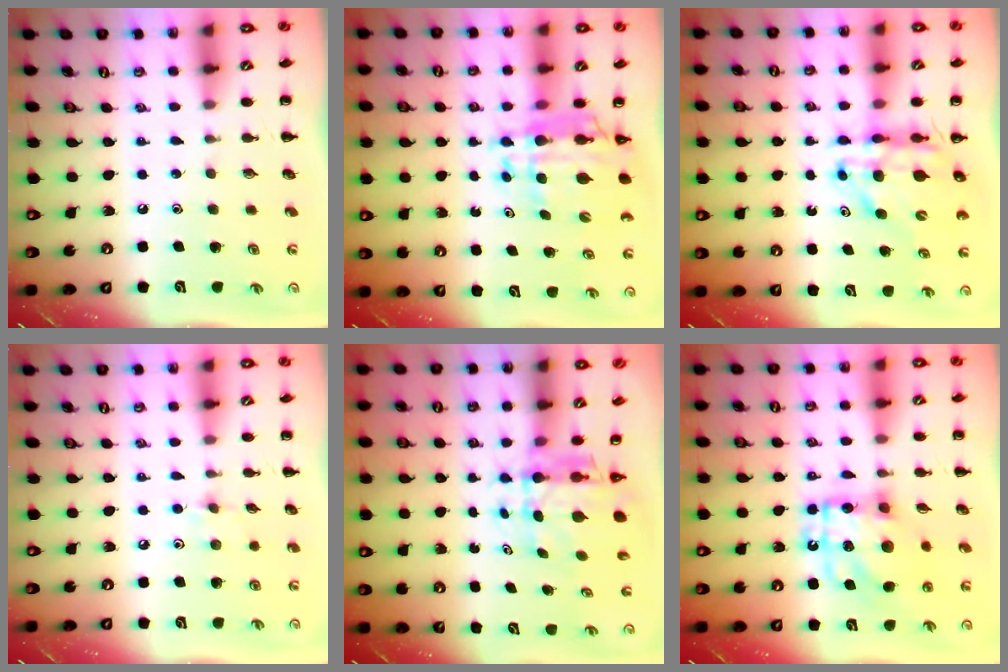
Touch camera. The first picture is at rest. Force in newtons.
{"total": 10.3, "press": 9.8, "slide": 3.2}
{"total": 11.0, "press": 10.4, "slide": 3.5}
{"total": 4.6, "press": 4.4, "slide": 1.5}
{"total": 6.7, "press": 6.5, "slide": 1.9}
{"total": 15.7, "press": 15.6, "slide": 1.5}